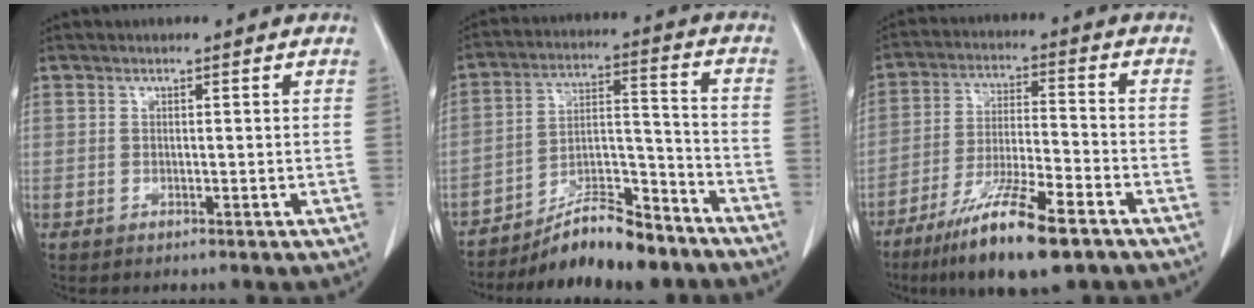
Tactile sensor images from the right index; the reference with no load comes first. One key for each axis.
{"total": 12.4, "fx": -10.5, "fy": 2.7, "fz": 6.0, "tx": -0.091, "ty": 0.024, "tz": -0.178}
{"total": 14.0, "fx": -8.9, "fy": 1.9, "fz": 10.6, "tx": -0.200, "ty": -0.031, "tz": -0.156}